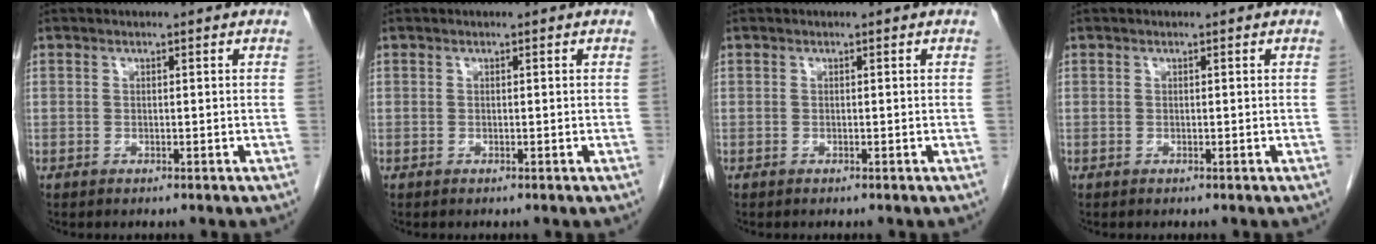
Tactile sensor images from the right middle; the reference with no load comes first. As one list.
[{"total": 0.0}, {"total": 0.0}, {"total": 0.0}]